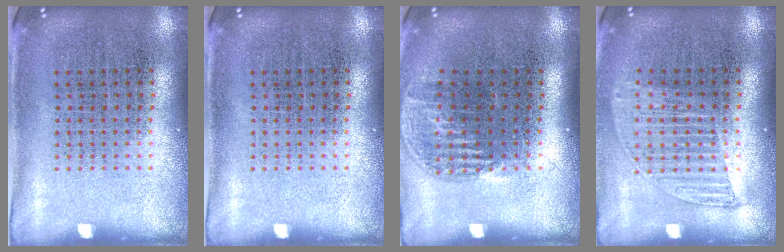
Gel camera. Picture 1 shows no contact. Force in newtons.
{"total": 0.0}
{"total": 1.1, "press": 1.0, "slide": 0.6}
{"total": 1.3, "press": 1.1, "slide": 0.6}